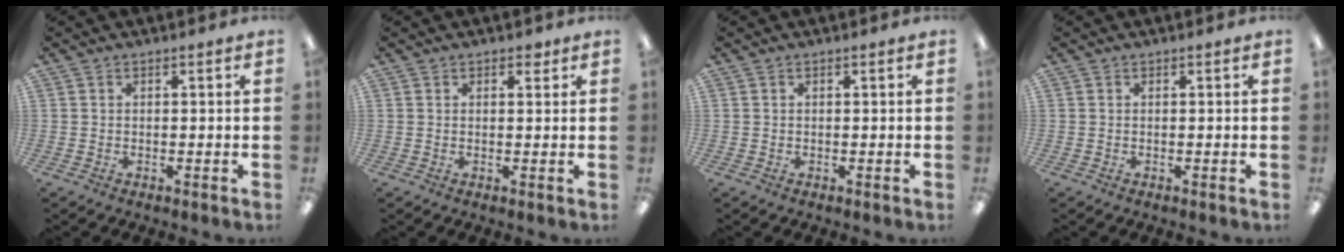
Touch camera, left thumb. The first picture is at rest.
{"total": 1.9, "force": [1.2, 1.2, 1.0], "torque": [-0.005, -0.002, 0.017]}
{"total": 0.0}
{"total": 0.0}